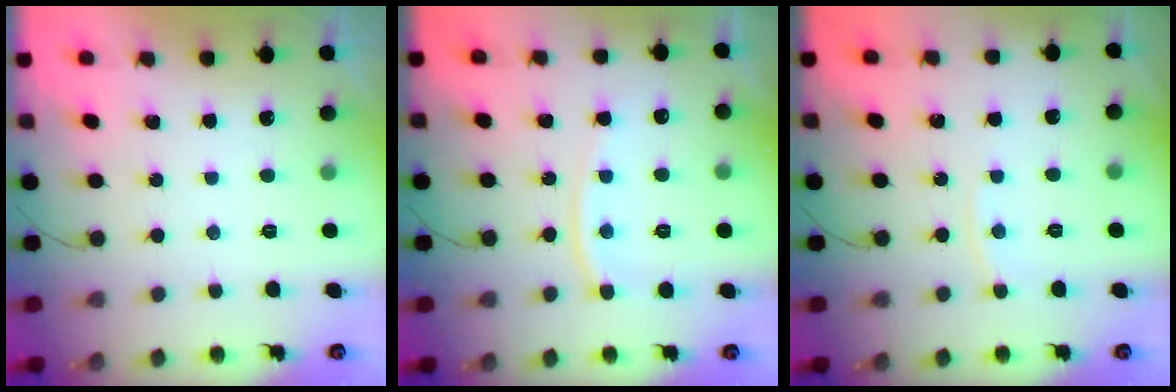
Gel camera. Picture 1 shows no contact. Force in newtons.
{"total": 9.1, "press": 9.1, "slide": 0.8}
{"total": 3.1, "press": 3.1, "slide": 0.4}